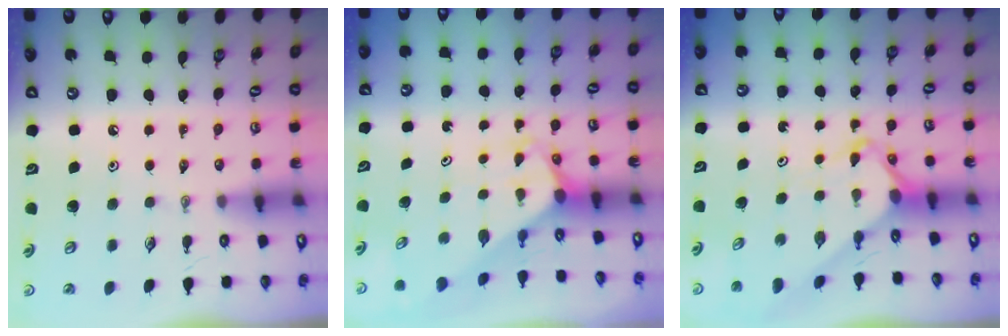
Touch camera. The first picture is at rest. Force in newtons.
{"total": 2.9, "press": 2.9, "slide": 0.2}
{"total": 3.7, "press": 3.7, "slide": 0.3}